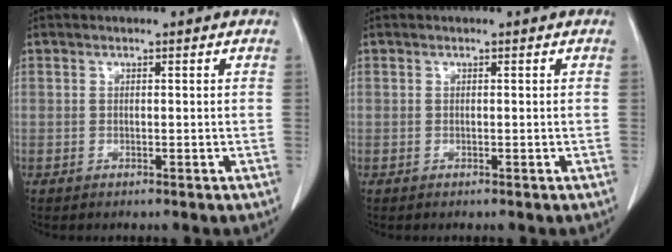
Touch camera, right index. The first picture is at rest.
{"total": 0.0}